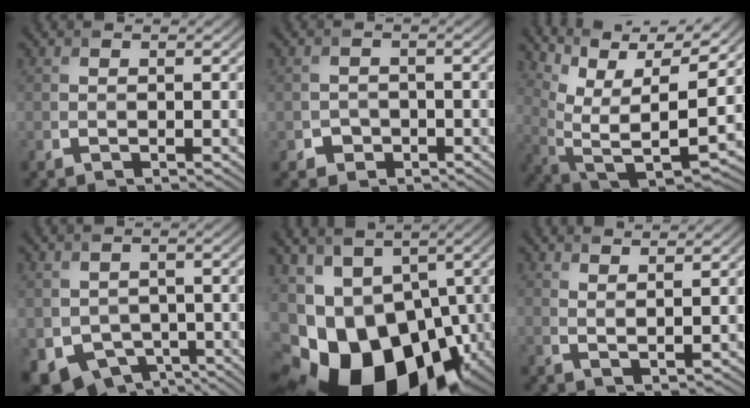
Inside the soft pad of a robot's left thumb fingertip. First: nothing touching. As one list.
[{"total": 1.6, "force": [-1.0, 1.2, -0.4], "torque": [0.013, -0.002, -0.022]}, {"total": 11.7, "force": [6.3, 4.7, 8.7], "torque": [-0.201, 0.008, 0.122]}, {"total": 5.8, "force": [-2.3, 4.7, 2.4], "torque": [-0.069, -0.028, -0.037]}, {"total": 18.7, "force": [-7.2, 11.9, 12.6], "torque": [-0.234, -0.026, -0.101]}, {"total": 3.3, "force": [2.9, 0.3, 1.5], "torque": [-0.017, -0.011, 0.052]}]